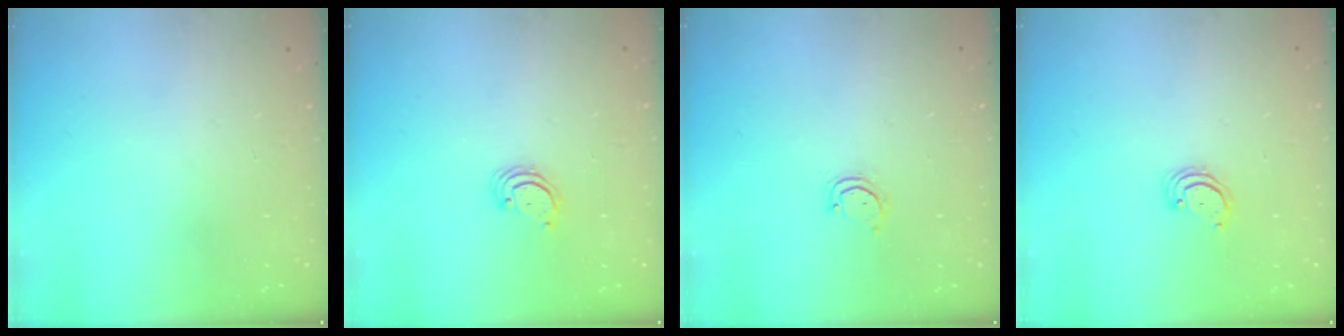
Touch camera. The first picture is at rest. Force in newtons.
{"total": 2.3, "press": 2.3, "slide": 0.2}
{"total": 2.9, "press": 2.9, "slide": 0.3}
{"total": 2.3, "press": 2.2, "slide": 0.2}